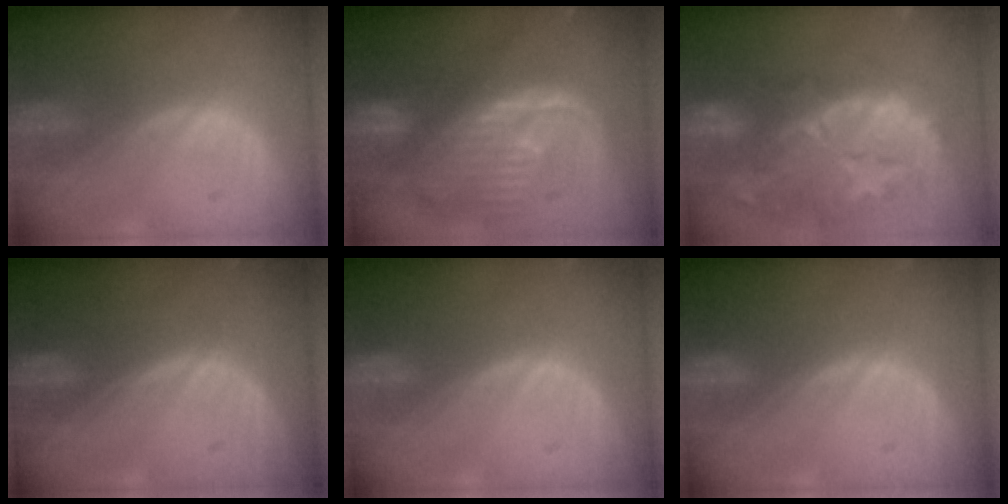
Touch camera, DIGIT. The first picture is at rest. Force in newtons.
{"total": 12.5, "press": 10.7, "slide": 6.5}
{"total": 14.8, "press": 11.8, "slide": 8.9}
{"total": 0.0}
{"total": 0.0}
{"total": 0.0}